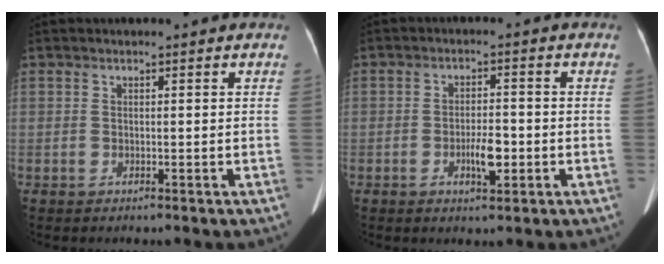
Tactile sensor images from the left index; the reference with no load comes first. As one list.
[{"total": 4.1, "force": [-1.4, 1.3, 3.7], "torque": [-0.066, 0.002, -0.021]}]